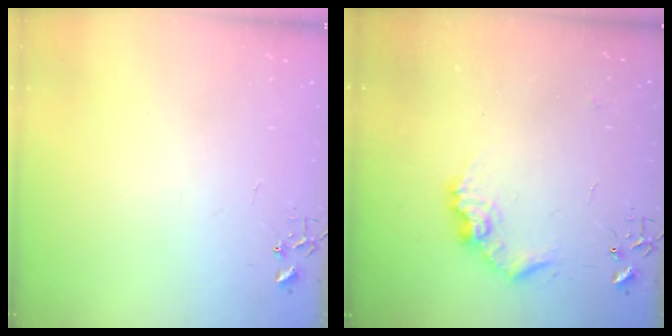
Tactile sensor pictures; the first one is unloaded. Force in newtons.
{"total": 9.9, "press": 9.9, "slide": 0.1}